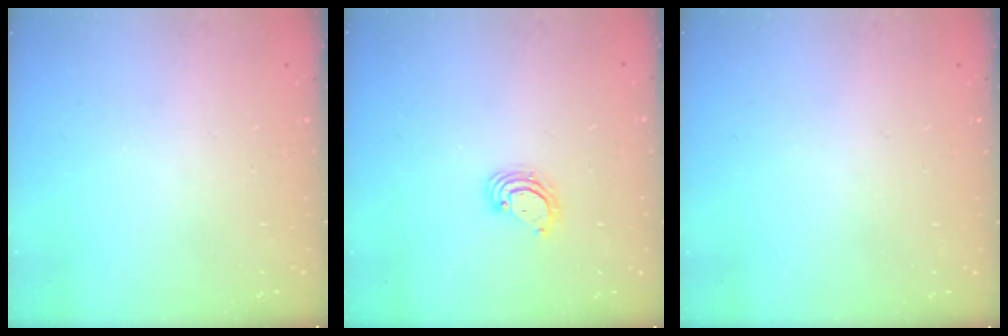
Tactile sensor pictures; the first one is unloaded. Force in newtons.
{"total": 3.4, "press": 3.4, "slide": 0.2}
{"total": 0.0}